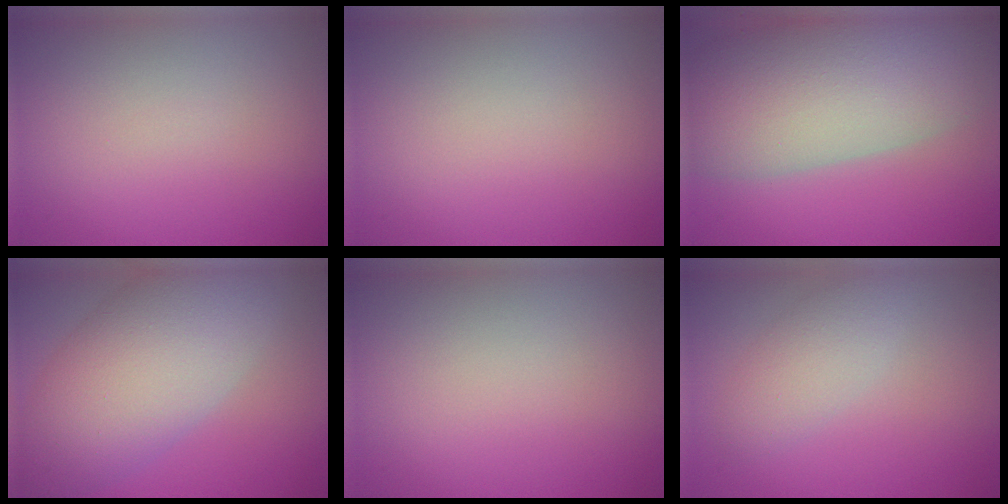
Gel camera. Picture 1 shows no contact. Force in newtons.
{"total": 0.0}
{"total": 11.8, "press": 11.7, "slide": 1.0}
{"total": 9.9, "press": 9.9, "slide": 0.1}
{"total": 0.0}
{"total": 2.6, "press": 2.6, "slide": 0.2}